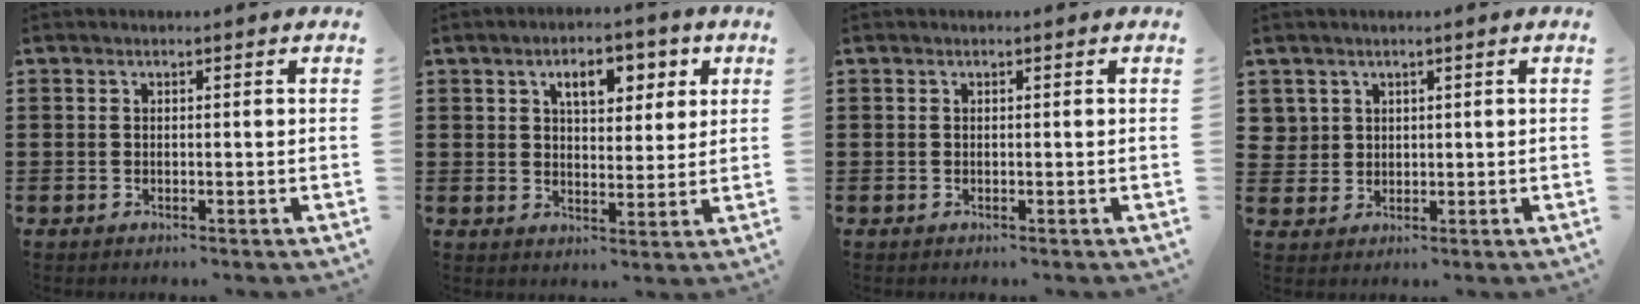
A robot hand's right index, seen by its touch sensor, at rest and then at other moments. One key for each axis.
{"total": 6.0, "fx": 2.9, "fy": 3.1, "fz": 4.3, "tx": -0.067, "ty": -0.001, "tz": 0.040}
{"total": 0.0}
{"total": 2.7, "fx": 1.3, "fy": 2.3, "fz": 0.2, "tx": -0.014, "ty": 0.011, "tz": 0.025}